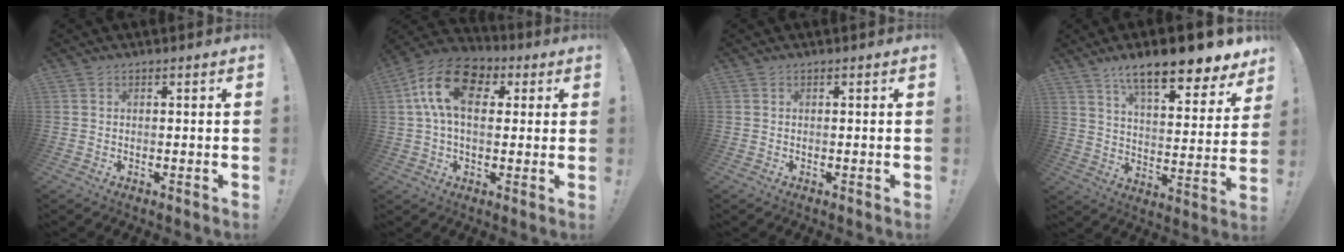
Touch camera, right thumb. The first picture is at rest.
{"total": 16.0, "force": [4.5, 9.9, 11.7], "torque": [-0.221, 0.005, 0.082]}
{"total": 0.0}
{"total": 15.1, "force": [10.9, 3.7, 9.7], "torque": [-0.154, -0.082, 0.178]}